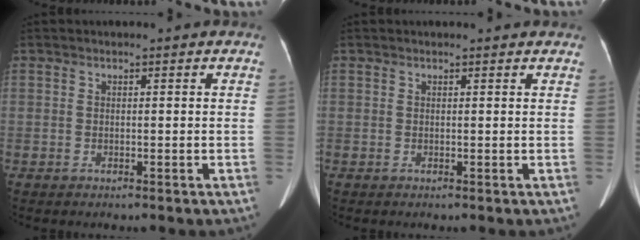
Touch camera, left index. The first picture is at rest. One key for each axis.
{"total": 2.0, "fx": 1.9, "fy": 0.3, "fz": 0.5, "tx": -0.013, "ty": 0.009, "tz": 0.016}